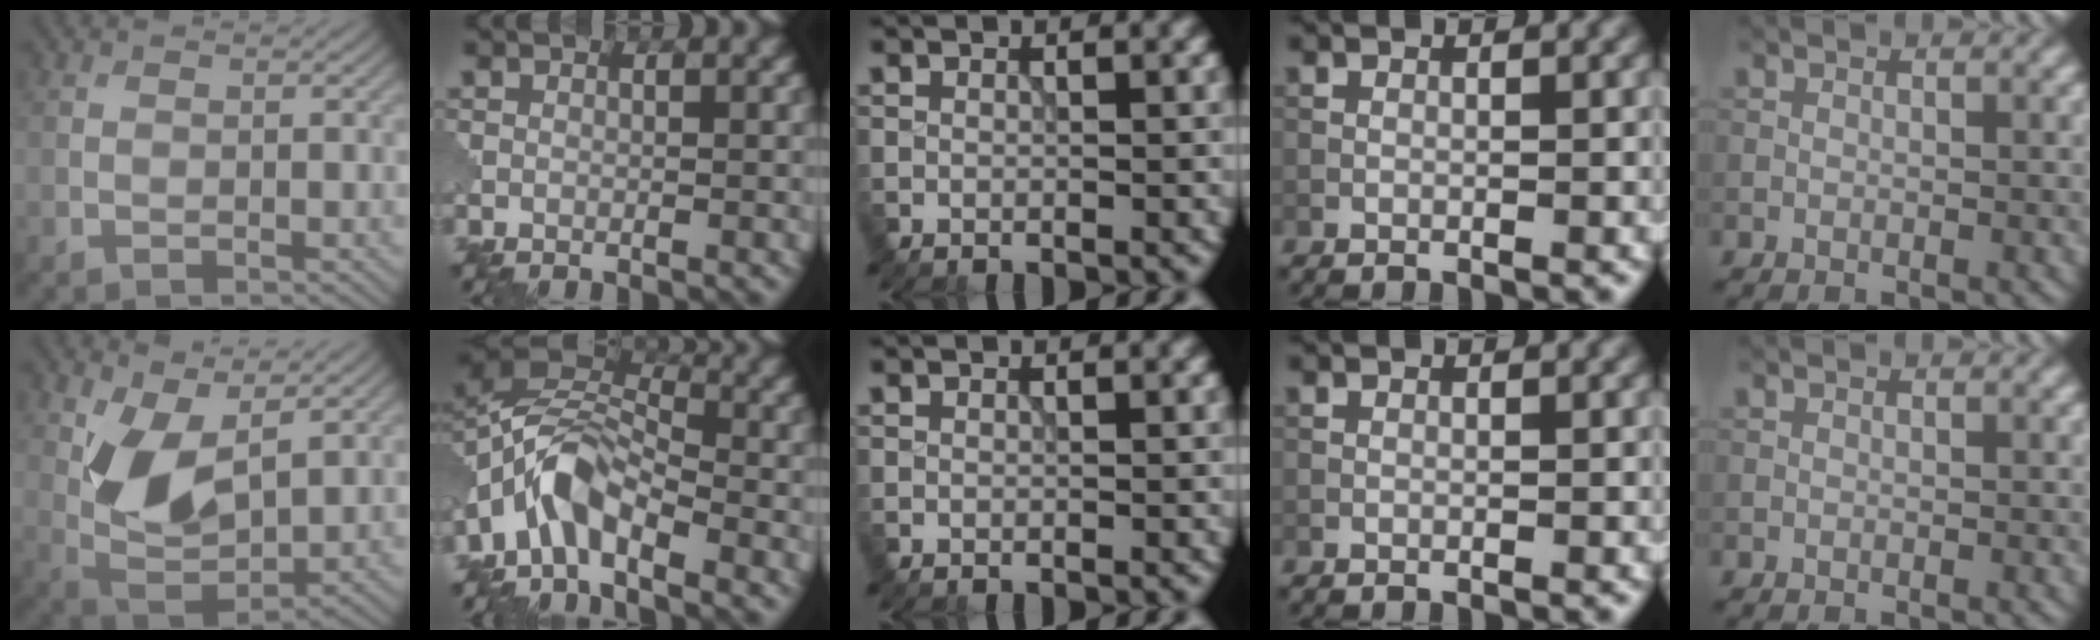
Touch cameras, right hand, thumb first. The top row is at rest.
{"thumb": {"total": 8.0, "force": [3.2, 4.0, 6.2], "torque": [-0.131, -0.012, 0.062]}, "index": {"total": 6.2, "force": [-3.7, 2.7, 4.3], "torque": [-0.076, 0.012, -0.089]}}